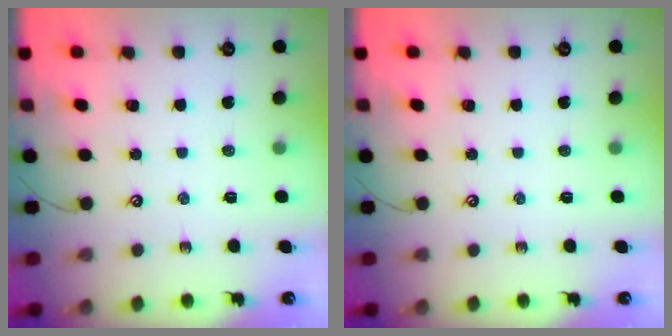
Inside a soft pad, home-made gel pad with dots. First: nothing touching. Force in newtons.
{"total": 0.0}